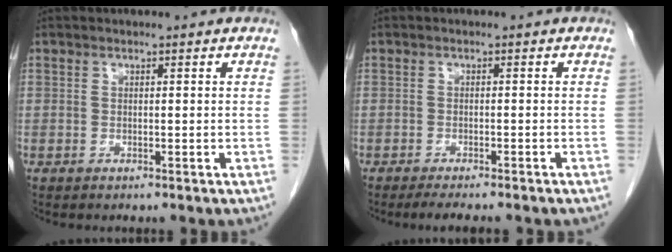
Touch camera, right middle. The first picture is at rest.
{"total": 6.3, "force": [-5.3, 1.0, 3.3], "torque": [-0.036, -0.008, -0.069]}